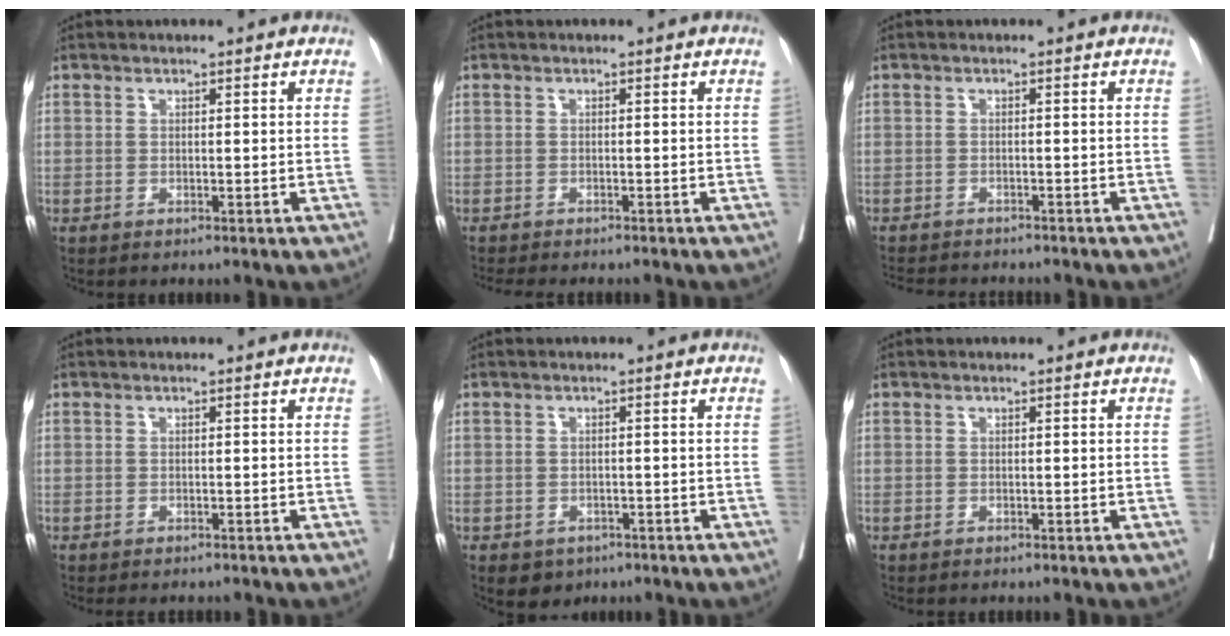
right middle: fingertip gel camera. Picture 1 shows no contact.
{"total": 7.3, "force": [-6.5, 1.2, 3.1], "torque": [-0.033, -0.008, -0.089]}
{"total": 8.7, "force": [-8.0, 1.7, 3.1], "torque": [-0.044, -0.007, -0.106]}
{"total": 3.4, "force": [-3.0, 1.1, 1.2], "torque": [-0.009, -0.004, -0.037]}
{"total": 4.3, "force": [-3.1, 2.8, 1.2], "torque": [-0.012, 0.001, -0.039]}
{"total": 0.0}